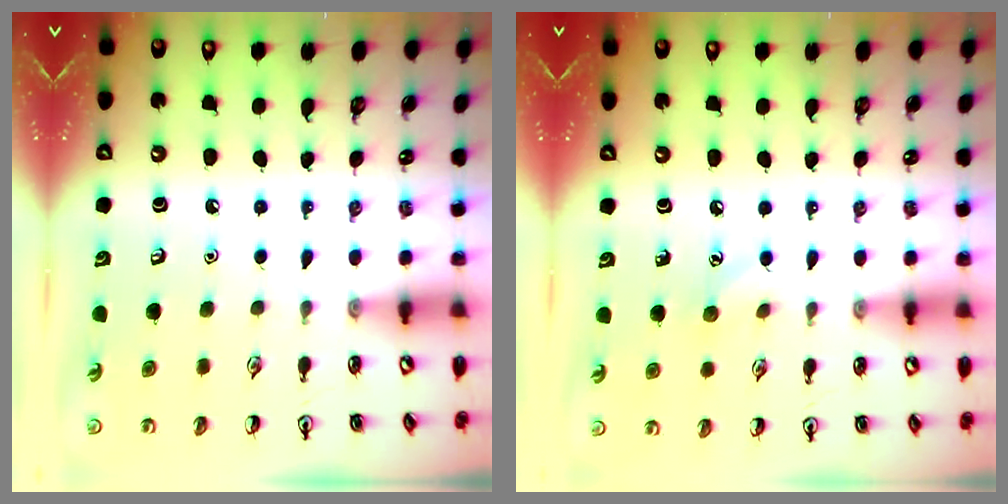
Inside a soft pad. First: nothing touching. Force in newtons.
{"total": 5.2, "press": 5.0, "slide": 1.6}